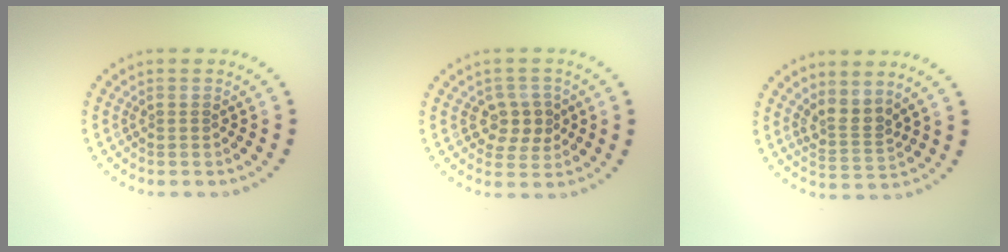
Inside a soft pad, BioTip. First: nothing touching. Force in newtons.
{"total": 2.8, "press": 2.7, "slide": 1.0}
{"total": 2.5, "press": 1.8, "slide": 1.7}